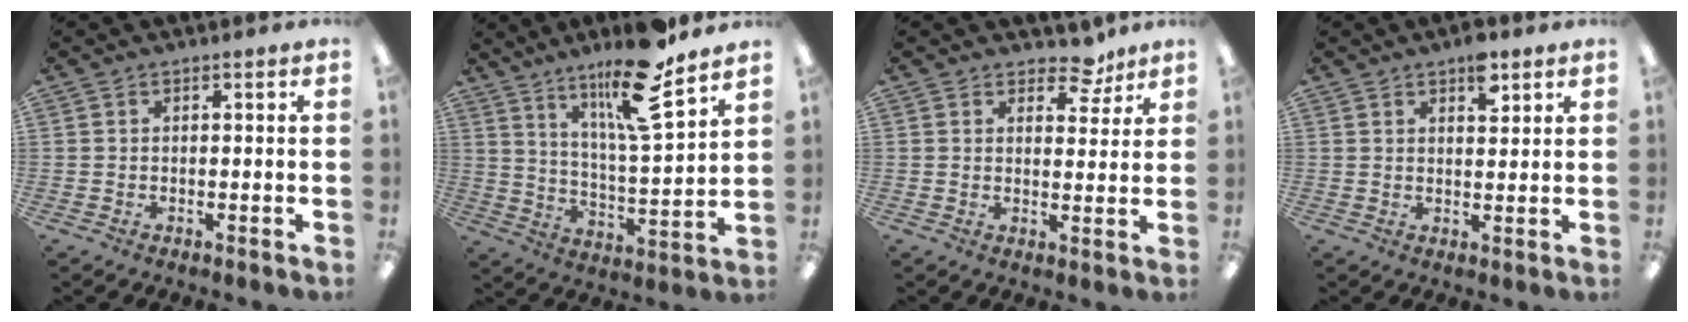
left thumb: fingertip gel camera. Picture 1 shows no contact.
{"total": 16.4, "force": [12.2, 2.7, 10.7], "torque": [-0.184, -0.072, 0.194]}
{"total": 6.4, "force": [4.9, 3.2, 2.6], "torque": [-0.023, -0.023, 0.082]}
{"total": 5.8, "force": [3.7, 2.7, 3.5], "torque": [-0.037, -0.018, 0.058]}